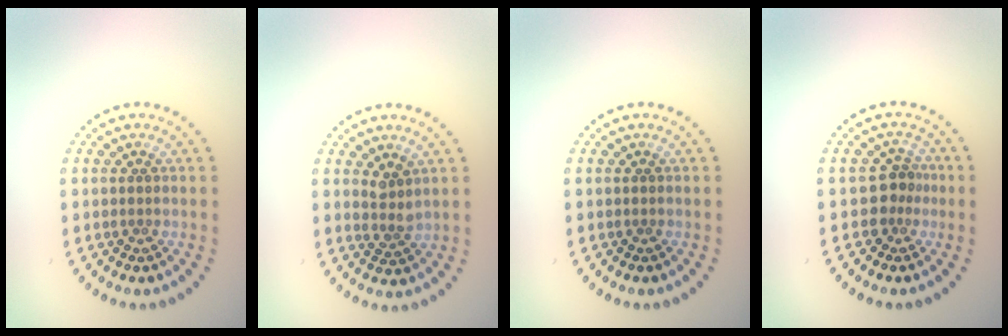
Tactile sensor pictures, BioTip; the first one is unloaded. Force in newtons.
{"total": 1.8, "press": 1.3, "slide": 1.3}
{"total": 0.0}
{"total": 2.2, "press": 1.7, "slide": 1.4}